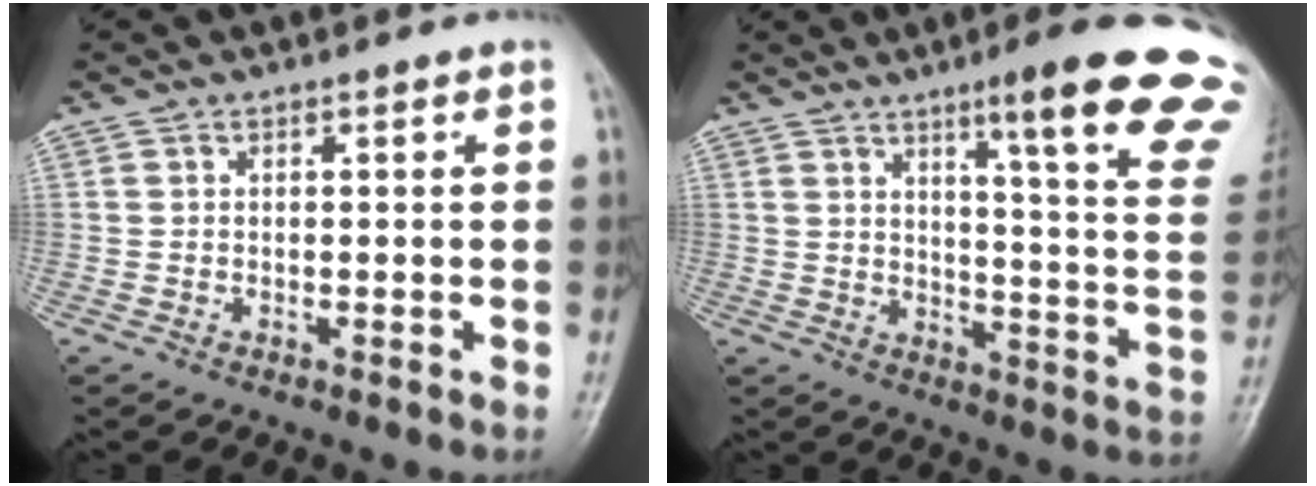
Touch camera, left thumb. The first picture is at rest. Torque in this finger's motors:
{"motor_torque": [0.79, 0.40, 1.39, -1.38, 0.17]}